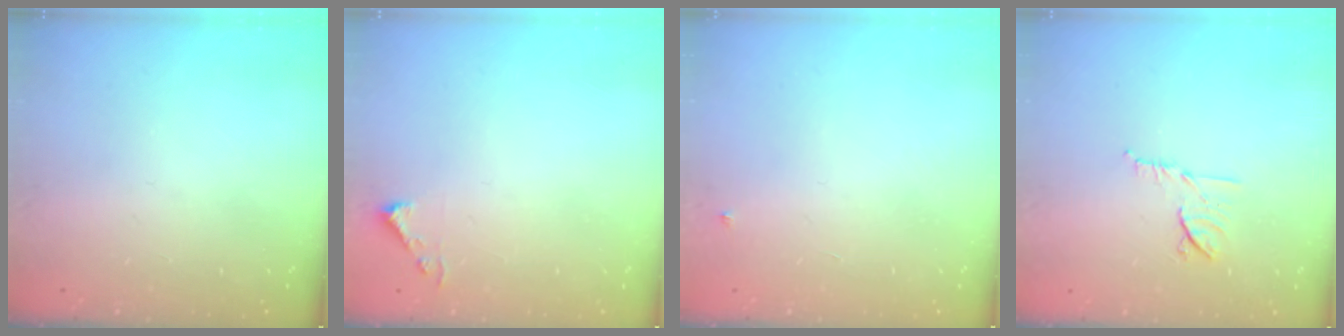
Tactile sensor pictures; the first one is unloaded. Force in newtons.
{"total": 3.7, "press": 3.7, "slide": 0.4}
{"total": 2.7, "press": 2.7, "slide": 0.4}
{"total": 8.0, "press": 7.9, "slide": 1.0}